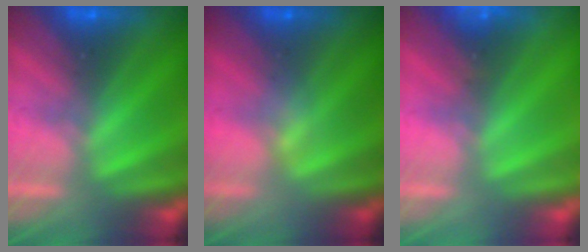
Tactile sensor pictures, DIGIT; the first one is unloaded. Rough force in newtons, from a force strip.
{"total": 2.4}
{"total": 4.5}